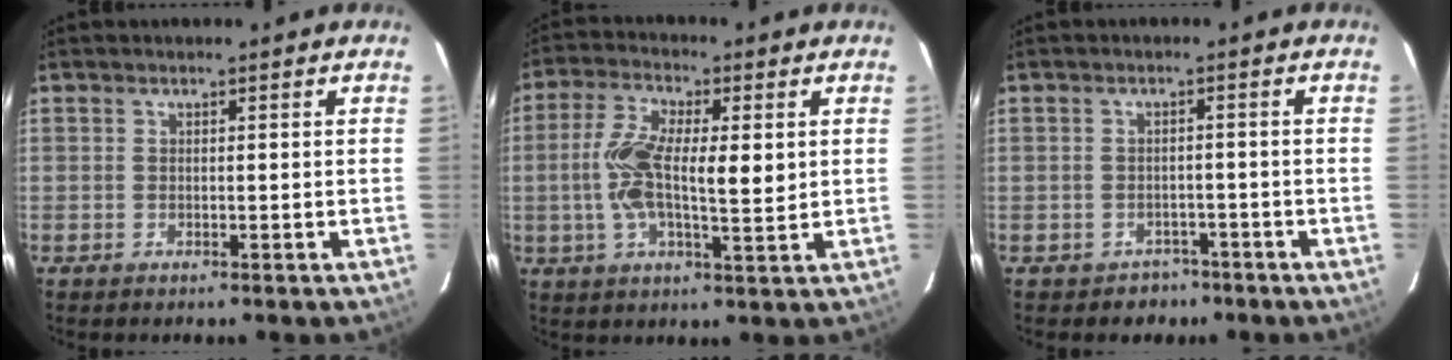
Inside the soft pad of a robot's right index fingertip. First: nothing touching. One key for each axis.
{"total": 11.2, "fx": 1.0, "fy": 3.4, "fz": 10.6, "tx": -0.207, "ty": 0.014, "tz": 0.016}
{"total": 3.0, "fx": -1.9, "fy": 2.2, "fz": -0.1, "tx": -0.001, "ty": 0.015, "tz": -0.025}